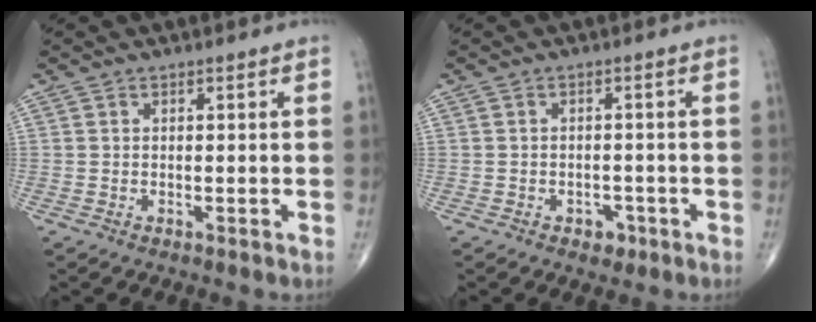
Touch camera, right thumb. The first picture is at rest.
{"total": 2.5, "force": [-1.3, 1.8, 1.2], "torque": [-0.004, 0.007, -0.015]}